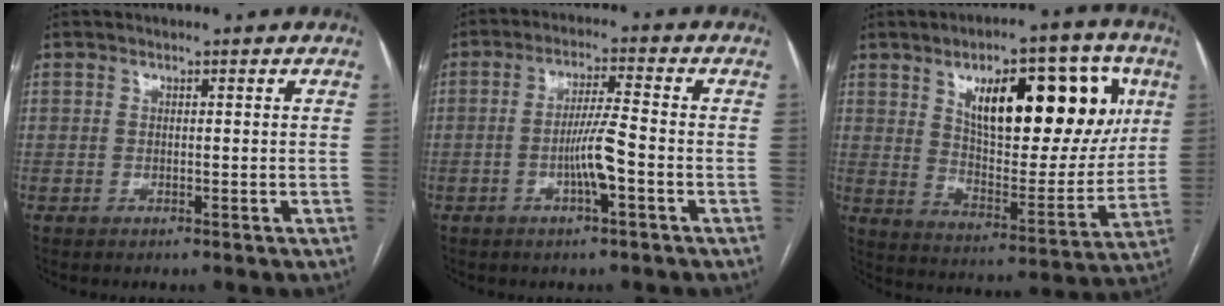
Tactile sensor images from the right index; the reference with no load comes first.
{"total": 5.8, "force": [-1.9, 0.1, 5.4], "torque": [-0.107, 0.003, -0.034]}
{"total": 21.8, "force": [8.1, 8.3, 18.4], "torque": [-0.261, 0.021, 0.130]}